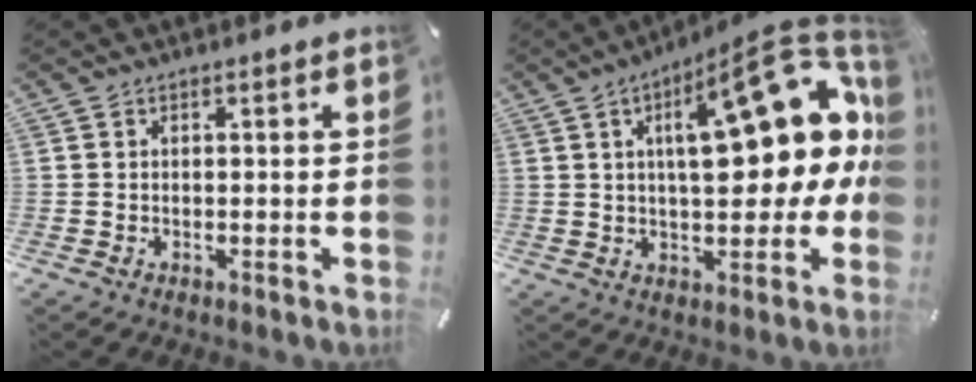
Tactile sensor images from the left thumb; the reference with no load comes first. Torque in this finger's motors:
{"motor_torque": [2.47, 2.54, 2.26, -0.50, 0.77]}